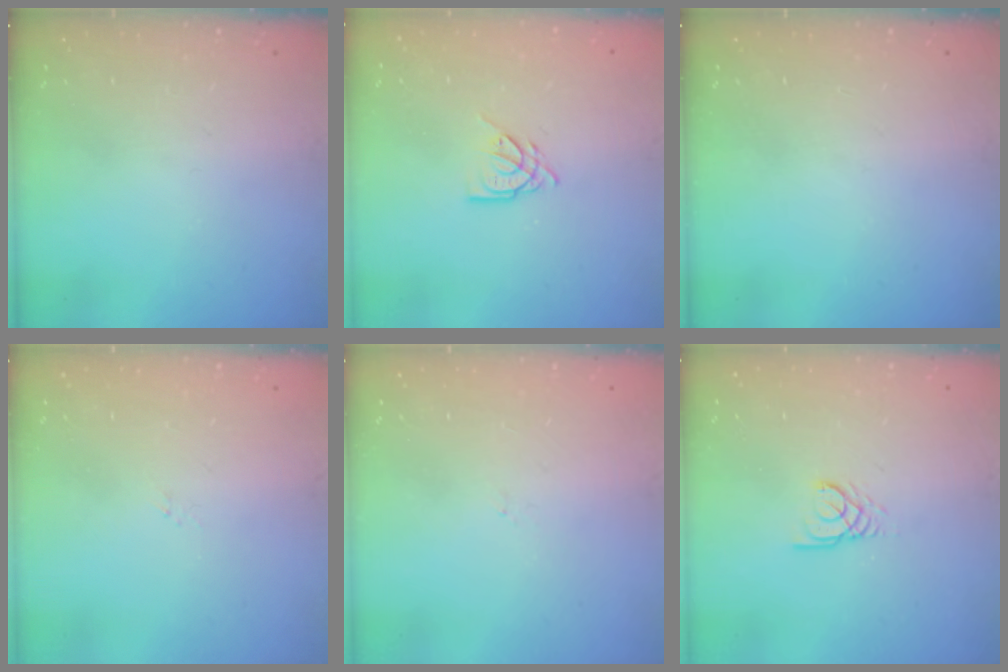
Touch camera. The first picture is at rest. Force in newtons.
{"total": 5.9, "press": 5.8, "slide": 0.6}
{"total": 0.0}
{"total": 1.3, "press": 1.2, "slide": 0.3}
{"total": 0.0}
{"total": 2.6, "press": 2.6, "slide": 0.1}